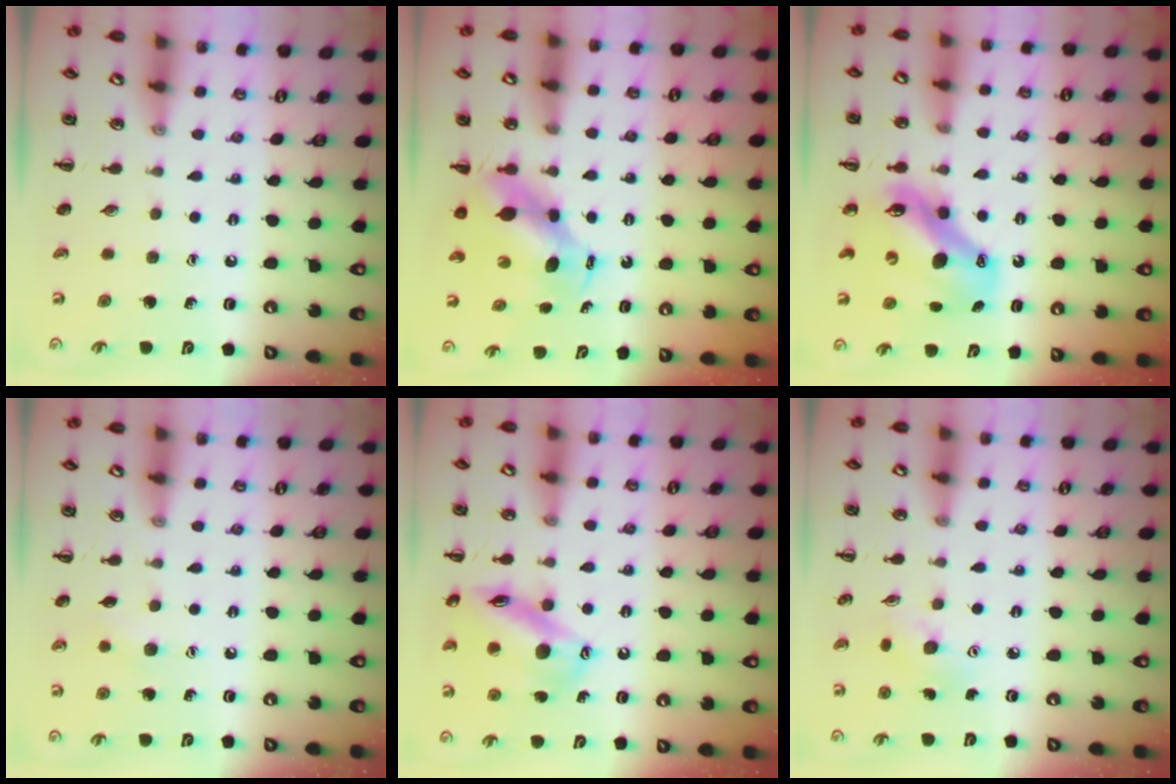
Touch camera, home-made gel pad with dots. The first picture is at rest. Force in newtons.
{"total": 6.5, "press": 6.3, "slide": 1.4}
{"total": 10.7, "press": 10.3, "slide": 2.8}
{"total": 5.0, "press": 4.8, "slide": 1.3}
{"total": 15.5, "press": 15.3, "slide": 2.3}
{"total": 3.2, "press": 3.1, "slide": 0.8}